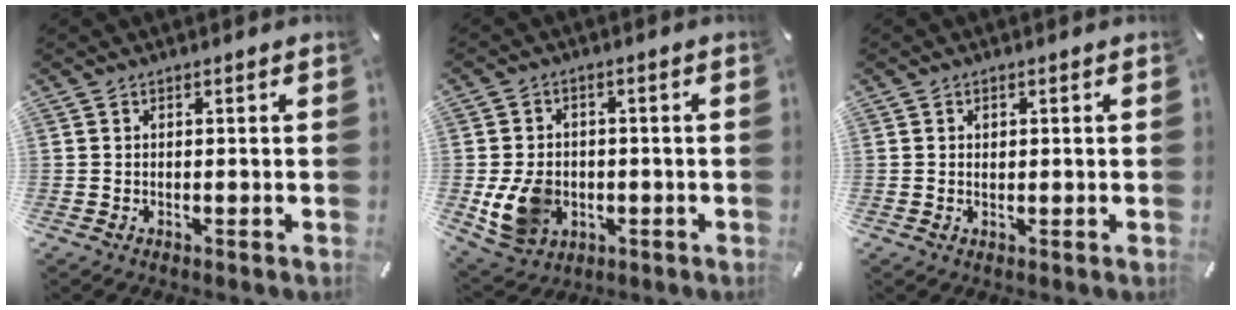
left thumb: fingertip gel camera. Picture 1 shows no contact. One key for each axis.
{"total": 10.0, "fx": -1.9, "fy": 8.2, "fz": 5.4, "tx": -0.115, "ty": 0.011, "tz": -0.031}
{"total": 0.9, "fx": 0.2, "fy": 0.8, "fz": 0.4, "tx": -0.002, "ty": -0.001, "tz": 0.001}